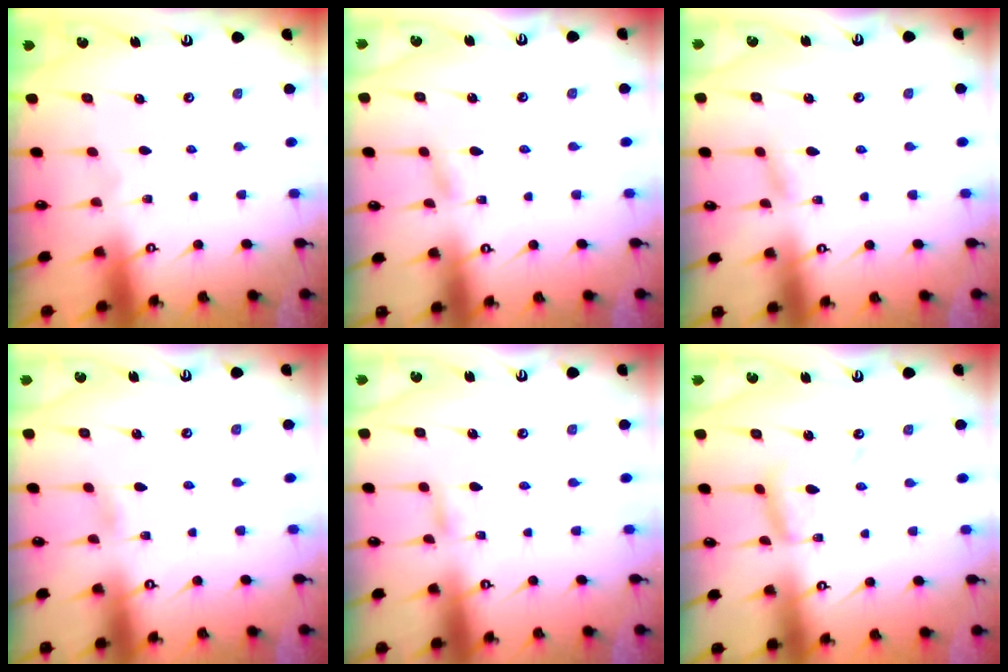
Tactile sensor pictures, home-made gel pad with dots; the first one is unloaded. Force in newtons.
{"total": 1.6, "press": 1.6, "slide": 0.2}
{"total": 4.5, "press": 4.5, "slide": 0.6}
{"total": 1.7, "press": 1.7, "slide": 0.2}
{"total": 2.4, "press": 2.4, "slide": 0.1}
{"total": 9.0, "press": 8.9, "slide": 0.7}